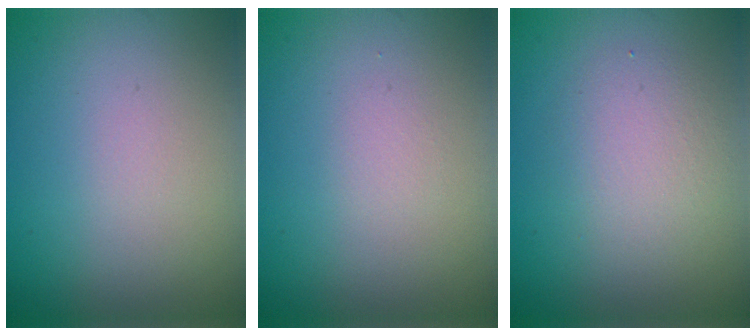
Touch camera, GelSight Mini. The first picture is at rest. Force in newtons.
{"total": 0.6, "press": 0.6, "slide": 0.0}
{"total": 2.7, "press": 2.7, "slide": 0.1}